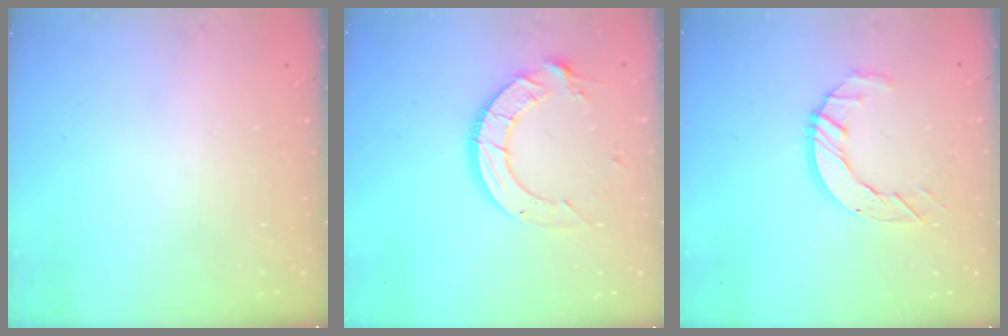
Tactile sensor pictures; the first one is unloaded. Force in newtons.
{"total": 12.9, "press": 12.8, "slide": 1.4}
{"total": 7.4, "press": 7.4, "slide": 0.5}